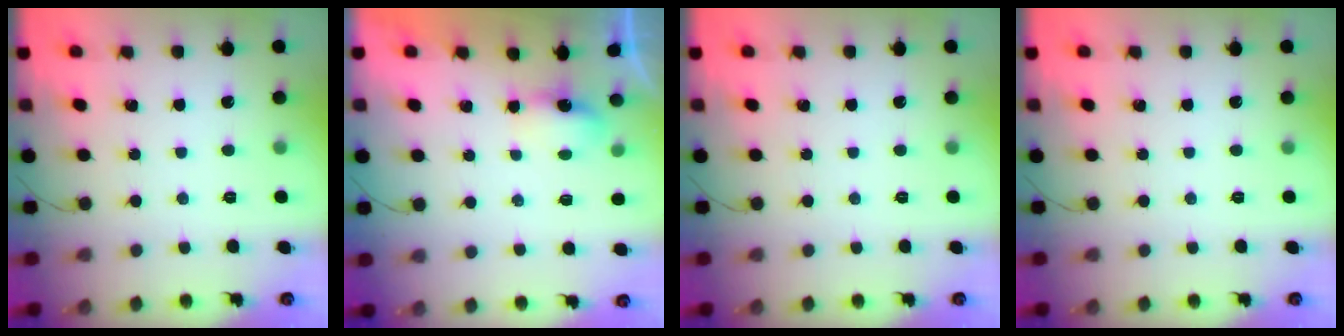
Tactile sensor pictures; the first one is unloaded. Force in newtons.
{"total": 4.1, "press": 3.9, "slide": 0.9}
{"total": 0.0}
{"total": 0.0}